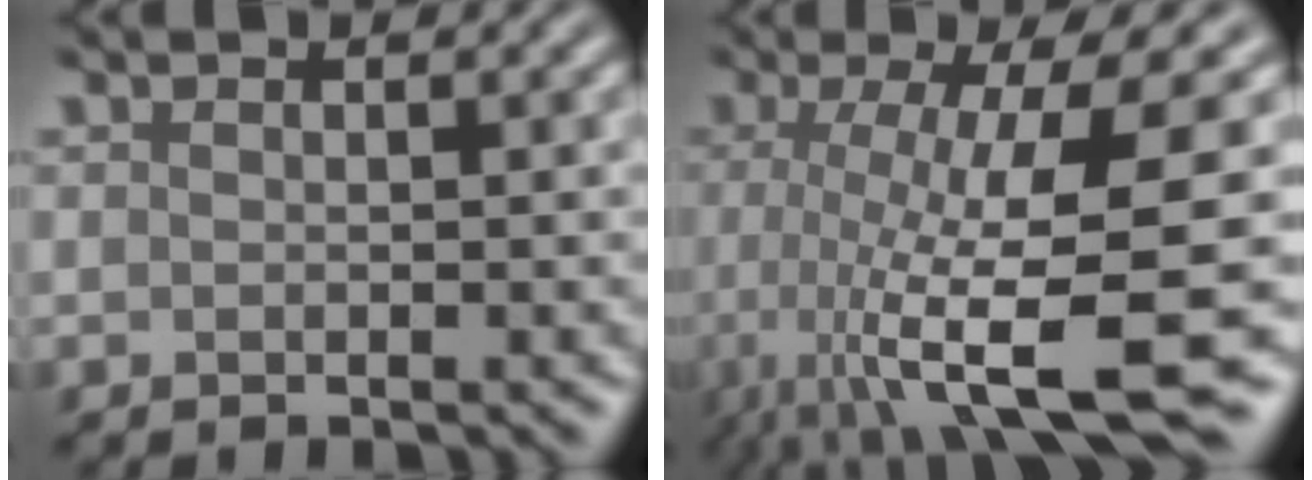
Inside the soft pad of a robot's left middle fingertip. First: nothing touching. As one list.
[{"total": 12.2, "force": [-2.4, 2.7, 11.6], "torque": [-0.172, -0.013, -0.031]}]